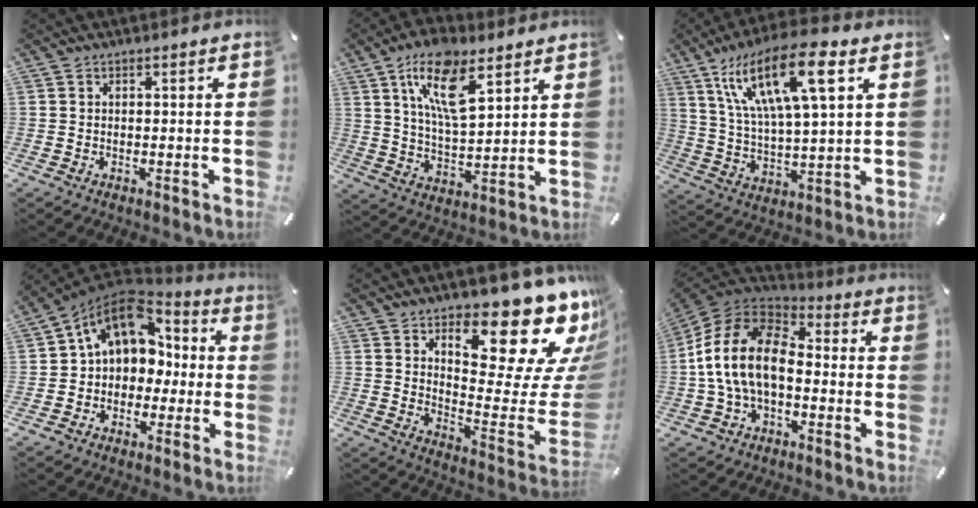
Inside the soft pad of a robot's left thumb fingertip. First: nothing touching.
{"total": 14.7, "force": [8.8, 5.8, 10.2], "torque": [-0.199, -0.023, 0.153]}
{"total": 18.7, "force": [9.4, 5.5, 15.2], "torque": [-0.306, -0.023, 0.149]}
{"total": 12.3, "force": [4.0, 9.5, 6.8], "torque": [-0.134, -0.017, 0.074]}
{"total": 20.2, "force": [13.7, 8.4, 12.3], "torque": [-0.131, -0.128, 0.218]}
{"total": 15.7, "force": [-3.0, 10.1, 11.6], "torque": [-0.257, 0.019, -0.064]}